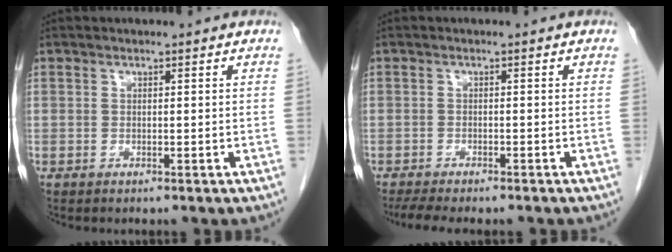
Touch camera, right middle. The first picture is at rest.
{"total": 7.0, "force": [-5.9, 1.4, 3.4], "torque": [-0.054, -0.009, -0.086]}